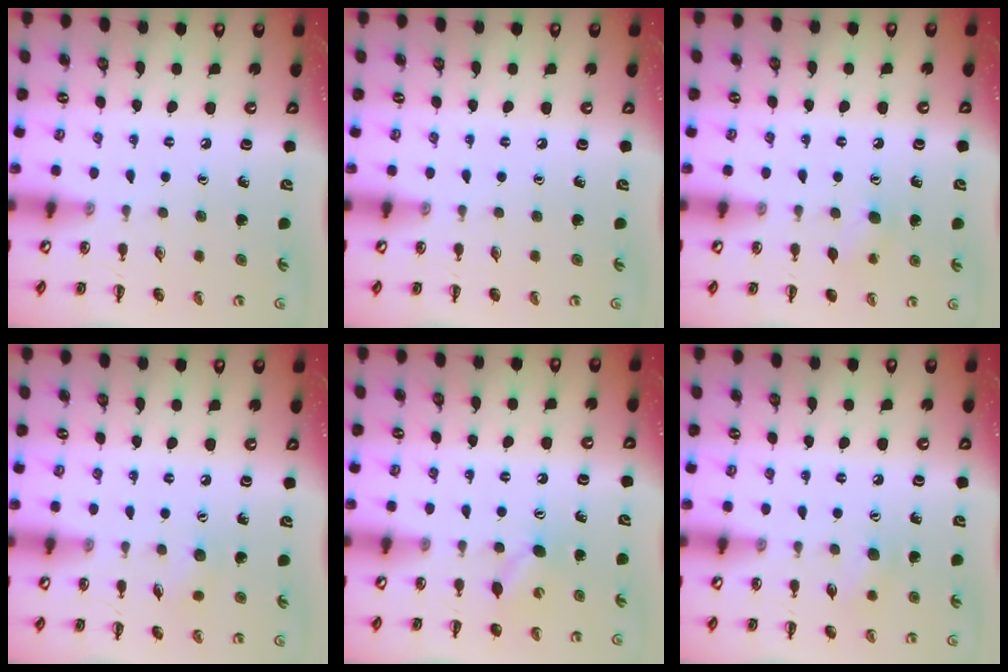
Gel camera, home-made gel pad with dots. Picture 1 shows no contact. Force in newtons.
{"total": 0.0}
{"total": 6.0, "press": 5.8, "slide": 1.6}
{"total": 4.7, "press": 4.6, "slide": 1.0}
{"total": 5.5, "press": 5.4, "slide": 1.5}
{"total": 5.9, "press": 5.7, "slide": 1.4}